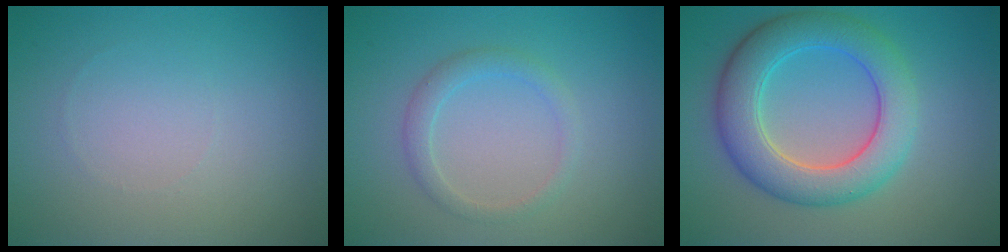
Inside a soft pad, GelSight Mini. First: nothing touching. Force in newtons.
{"total": 1.9, "press": 1.9, "slide": 0.1}
{"total": 6.7, "press": 6.7, "slide": 0.3}